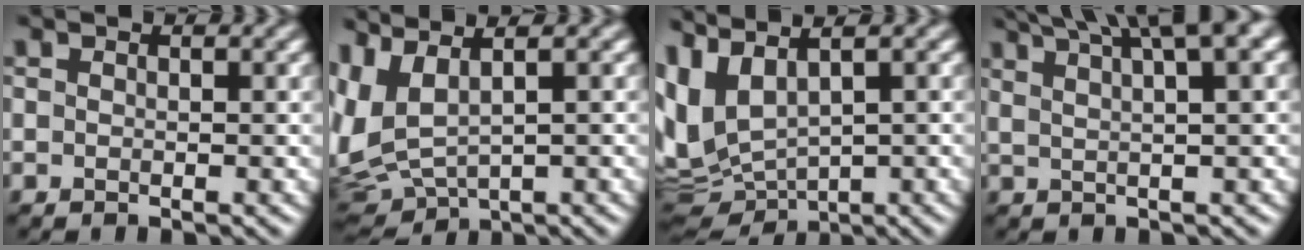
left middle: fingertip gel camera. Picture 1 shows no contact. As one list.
[{"total": 5.9, "force": [1.4, 2.9, 5.0], "torque": [-0.124, -0.012, 0.043]}, {"total": 7.5, "force": [0.5, 4.2, 6.1], "torque": [-0.143, -0.013, 0.026]}, {"total": 7.6, "force": [5.0, 1.6, 5.6], "torque": [-0.066, 0.033, 0.062]}]